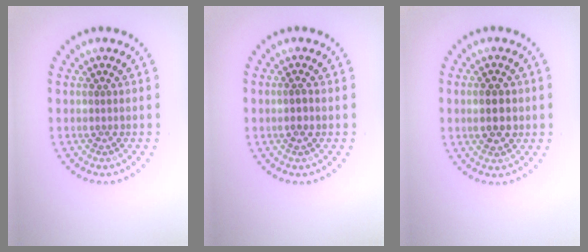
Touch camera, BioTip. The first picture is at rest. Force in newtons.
{"total": 0.9, "press": 0.8, "slide": 0.3}
{"total": 3.8, "press": 3.8, "slide": 0.1}